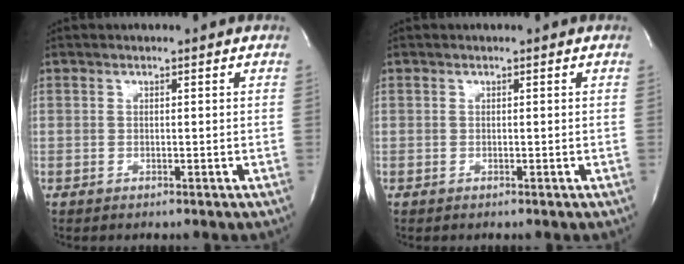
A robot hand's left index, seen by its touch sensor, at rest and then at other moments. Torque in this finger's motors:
{"motor_torque": [0.00, 0.00, 0.00, 0.00]}